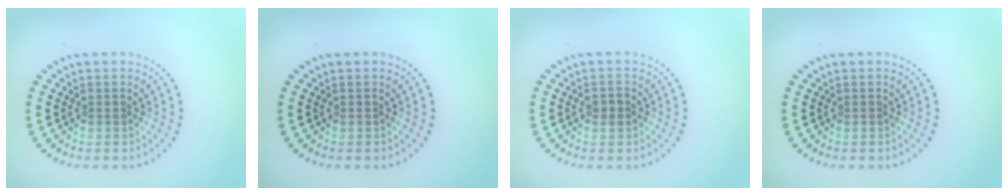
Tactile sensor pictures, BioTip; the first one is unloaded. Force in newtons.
{"total": 0.0}
{"total": 1.2, "press": 1.2, "slide": 0.1}
{"total": 0.0}